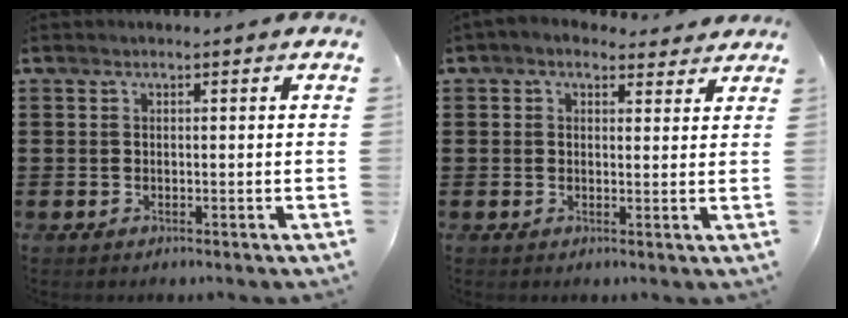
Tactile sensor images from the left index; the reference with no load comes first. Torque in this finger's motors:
{"motor_torque": [2.14, 0.00, 0.22, 0.03]}